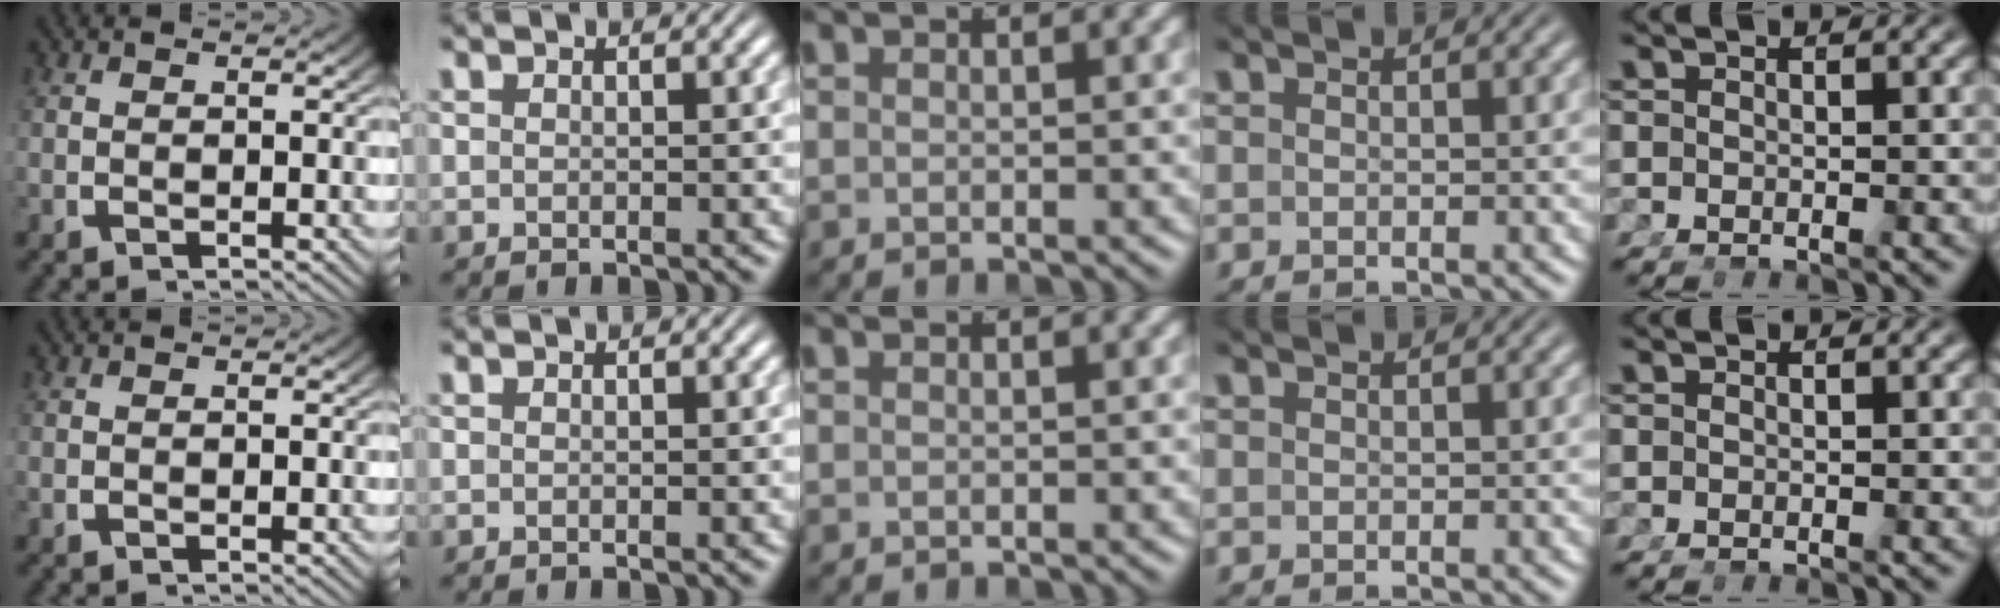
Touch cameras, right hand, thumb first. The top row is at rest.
{}